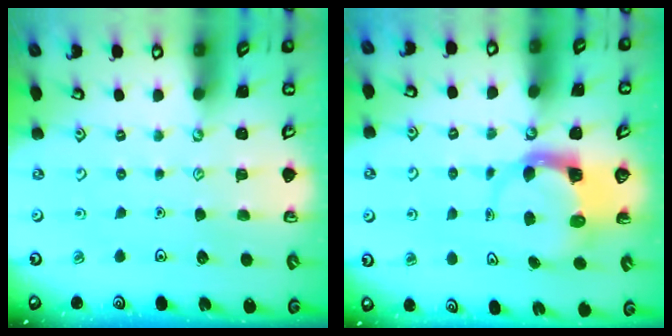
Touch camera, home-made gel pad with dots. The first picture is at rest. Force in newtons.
{"total": 3.7, "press": 3.6, "slide": 0.5}